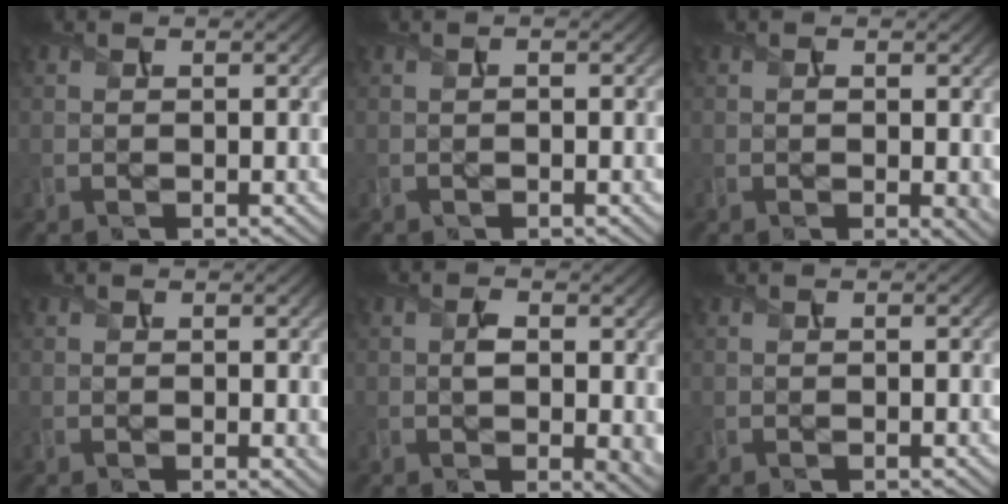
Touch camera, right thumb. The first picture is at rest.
{"total": 0.8, "force": [-0.3, 0.2, 0.7], "torque": [-0.013, -0.002, -0.003]}
{"total": 1.7, "force": [0.1, 1.0, 1.4], "torque": [-0.020, -0.009, 0.003]}
{"total": 0.7, "force": [0.3, 0.3, 0.5], "torque": [-0.006, -0.005, 0.005]}
{"total": 4.1, "force": [0.2, 2.1, 3.5], "torque": [-0.057, -0.006, 0.006]}
{"total": 0.0}